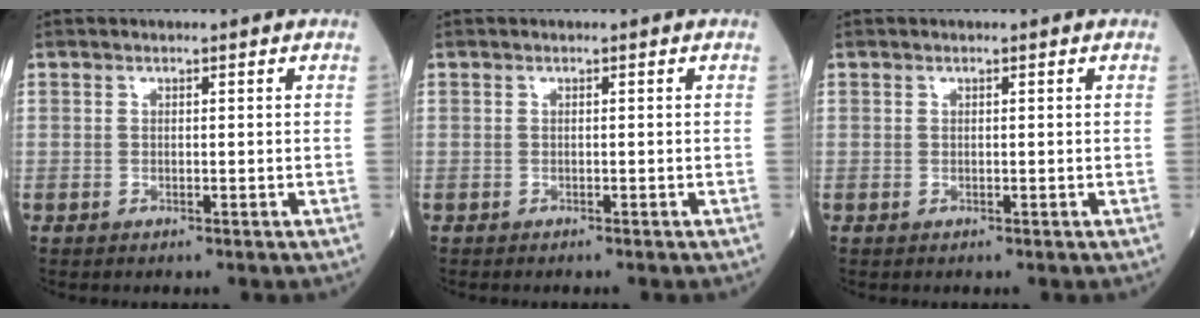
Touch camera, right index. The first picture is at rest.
{"total": 0.6, "force": [-0.5, -0.1, 0.2], "torque": [-0.004, -0.001, -0.011]}
{"total": 0.0}